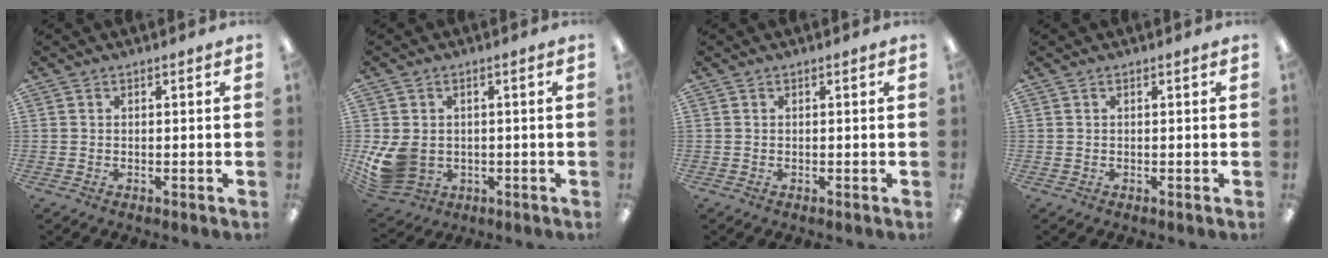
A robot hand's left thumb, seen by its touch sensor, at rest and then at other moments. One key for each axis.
{"total": 9.5, "fx": -1.3, "fy": 7.7, "fz": 5.4, "tx": -0.113, "ty": 0.002, "tz": -0.017}
{"total": 0.0}
{"total": 0.0}